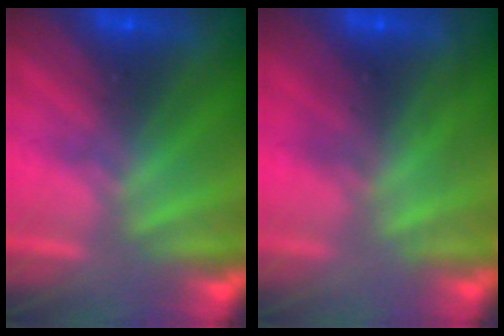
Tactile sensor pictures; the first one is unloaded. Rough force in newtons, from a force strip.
{"total": 2.2}